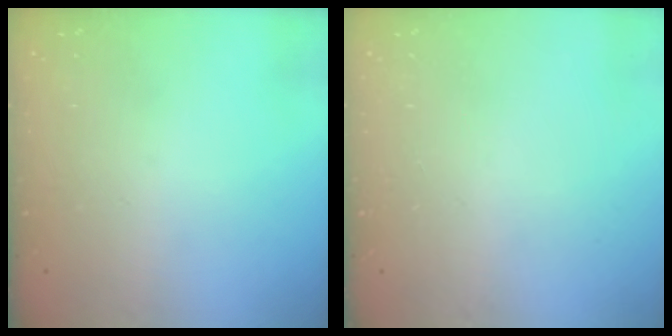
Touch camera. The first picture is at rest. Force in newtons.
{"total": 0.0}